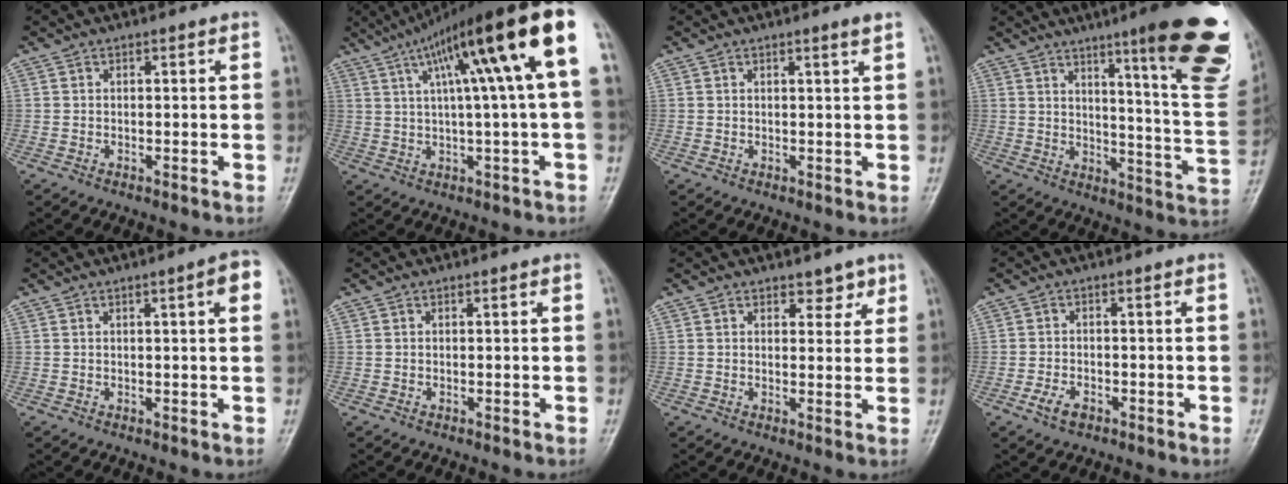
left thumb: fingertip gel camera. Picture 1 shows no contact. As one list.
[{"total": 17.5, "force": [5.8, 1.3, 16.4], "torque": [-0.258, 0.025, 0.091]}, {"total": 1.4, "force": [0.9, -0.4, 1.0], "torque": [-0.020, -0.009, 0.015]}, {"total": 23.7, "force": [13.1, 3.1, 19.5], "torque": [-0.216, -0.067, 0.175]}, {"total": 3.8, "force": [1.3, 0.4, 3.6], "torque": [-0.044, 0.002, 0.016]}, {"total": 0.0}, {"total": 3.2, "force": [2.3, 1.8, 1.4], "torque": [0.006, -0.014, 0.032]}, {"total": 3.3, "force": [-1.8, 1.8, 2.0], "torque": [-0.040, 0.009, -0.032]}]